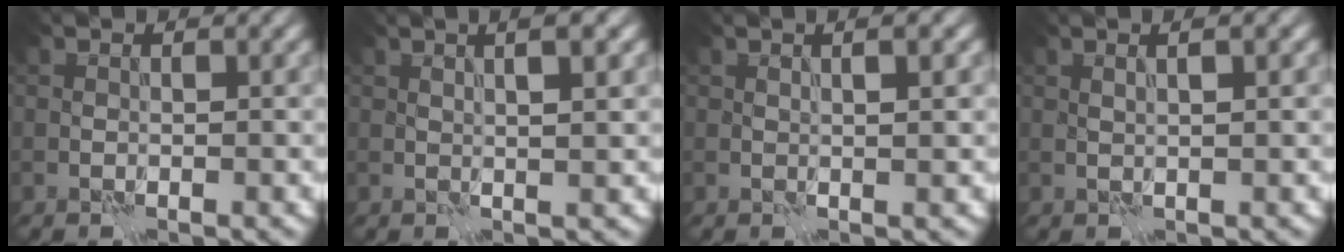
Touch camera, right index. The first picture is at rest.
{"total": 4.6, "force": [2.1, 1.7, 3.6], "torque": [-0.026, 0.028, 0.007]}
{"total": 3.0, "force": [1.2, 1.1, 2.5], "torque": [-0.017, 0.013, 0.000]}
{"total": 3.1, "force": [1.7, 1.2, 2.3], "torque": [-0.011, 0.013, 0.003]}